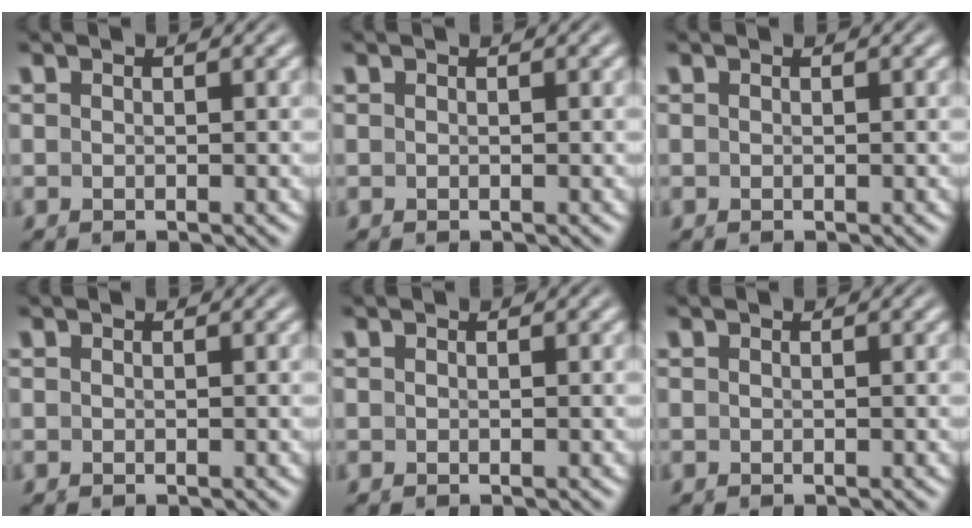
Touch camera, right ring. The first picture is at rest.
{"total": 0.0}
{"total": 0.0}
{"total": 0.0}
{"total": 0.0}
{"total": 1.5, "force": [-0.3, -1.4, -0.5], "torque": [0.016, -0.011, 0.006]}